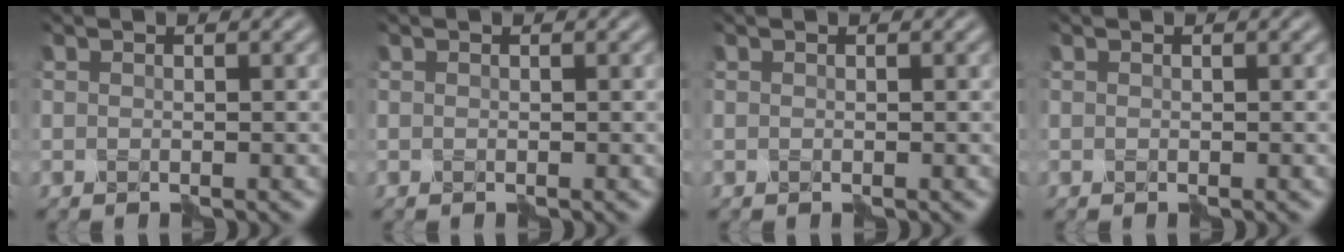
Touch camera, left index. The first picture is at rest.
{"total": 0.0}
{"total": 0.0}
{"total": 0.0}